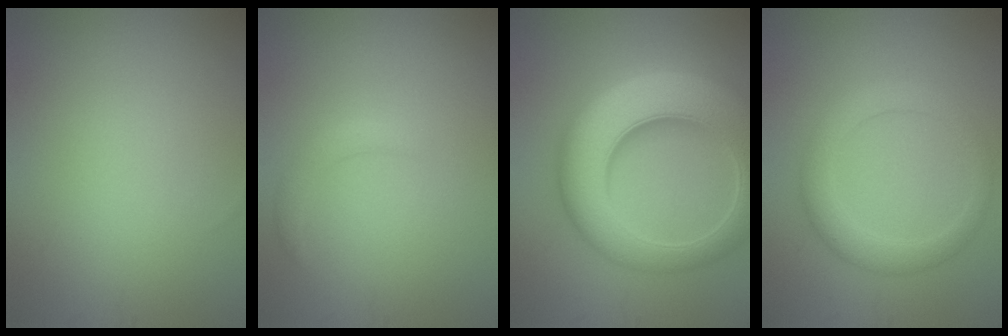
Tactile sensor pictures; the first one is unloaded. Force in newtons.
{"total": 1.1, "press": 1.1, "slide": 0.1}
{"total": 11.4, "press": 11.4, "slide": 0.4}
{"total": 3.0, "press": 3.0, "slide": 0.1}